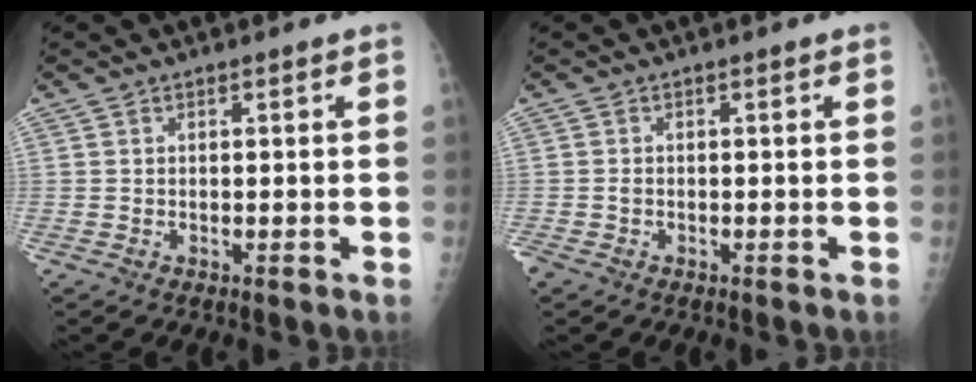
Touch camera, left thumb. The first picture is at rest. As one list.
[{"total": 1.2, "force": [-0.5, 0.9, 0.7], "torque": [-0.017, 0.000, -0.012]}]